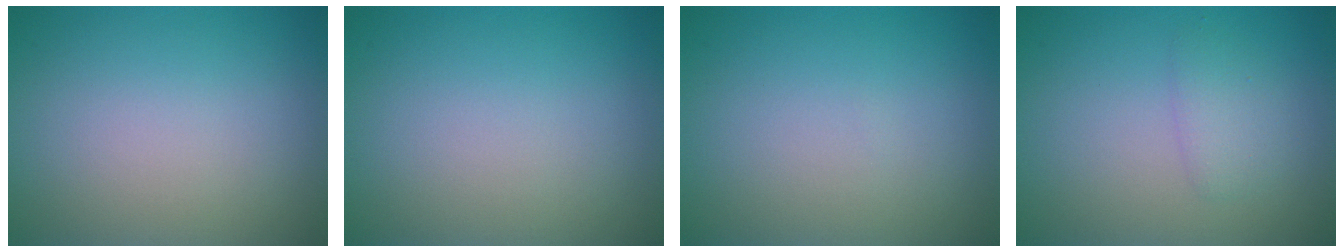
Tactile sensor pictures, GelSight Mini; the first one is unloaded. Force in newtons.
{"total": 0.0}
{"total": 0.0}
{"total": 1.6, "press": 1.6, "slide": 0.1}